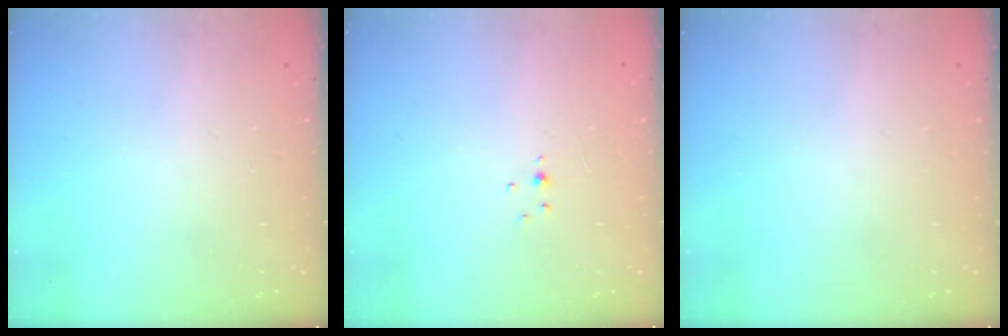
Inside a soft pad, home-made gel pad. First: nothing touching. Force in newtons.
{"total": 1.5, "press": 1.5, "slide": 0.3}
{"total": 0.0}